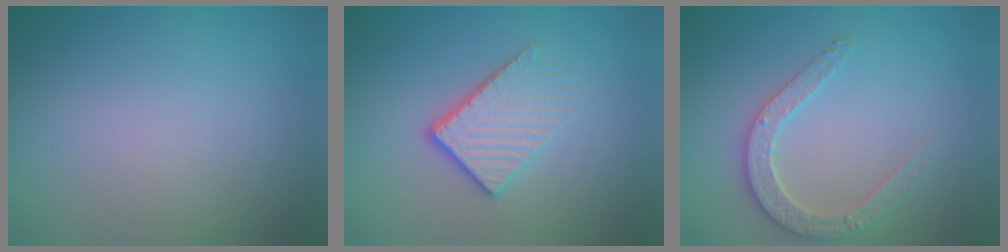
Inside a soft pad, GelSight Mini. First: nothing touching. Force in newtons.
{"total": 3.9, "press": 2.7, "slide": 2.9}
{"total": 2.8, "press": 2.7, "slide": 0.5}